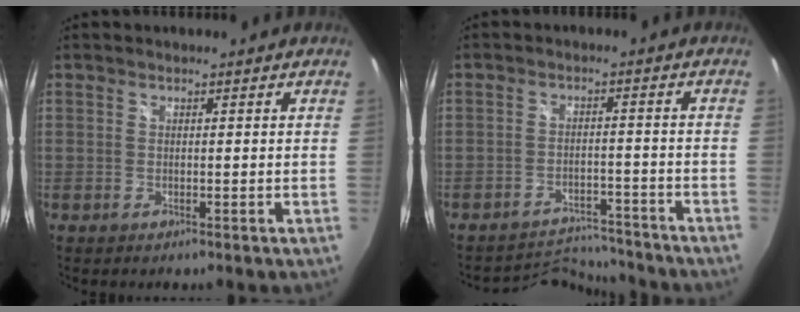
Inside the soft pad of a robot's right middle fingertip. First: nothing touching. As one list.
[{"total": 7.5, "force": [-7.4, 0.6, -0.6], "torque": [-0.009, 0.012, -0.115]}]